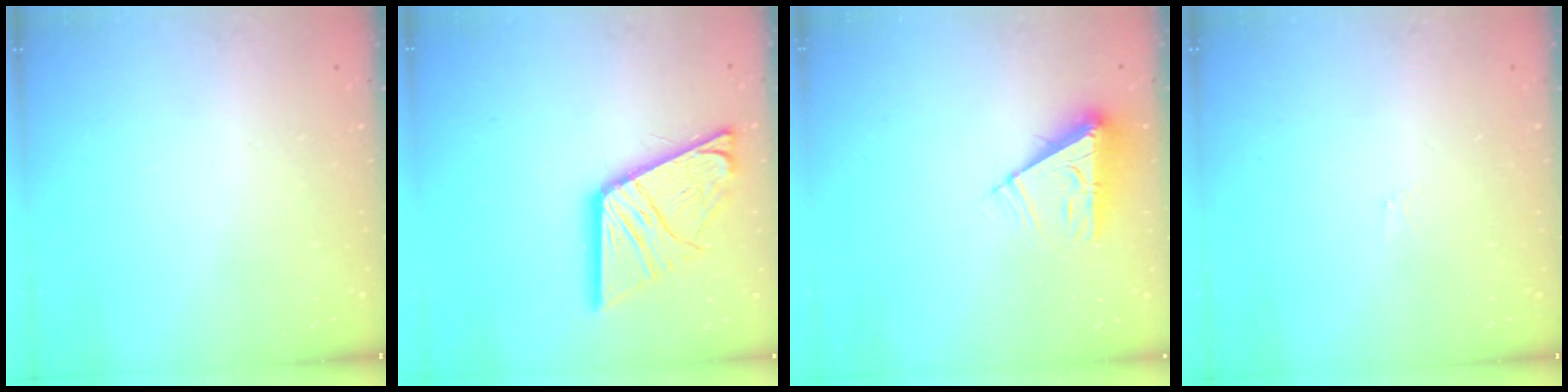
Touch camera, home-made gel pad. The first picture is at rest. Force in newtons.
{"total": 20.1, "press": 20.0, "slide": 2.3}
{"total": 8.0, "press": 7.9, "slide": 1.2}
{"total": 2.8, "press": 2.8, "slide": 0.4}